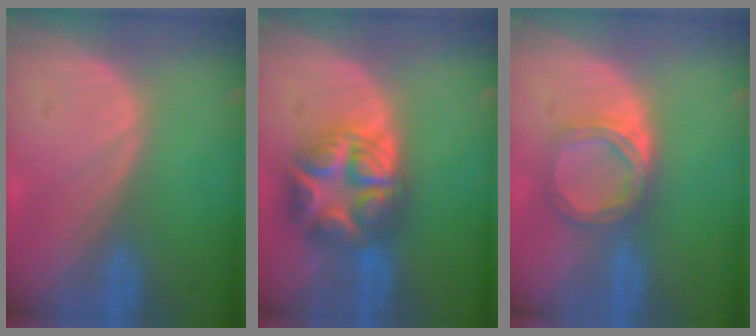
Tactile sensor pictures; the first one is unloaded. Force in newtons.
{"total": 8.9, "press": 8.9, "slide": 0.4}
{"total": 4.8, "press": 4.8, "slide": 0.3}